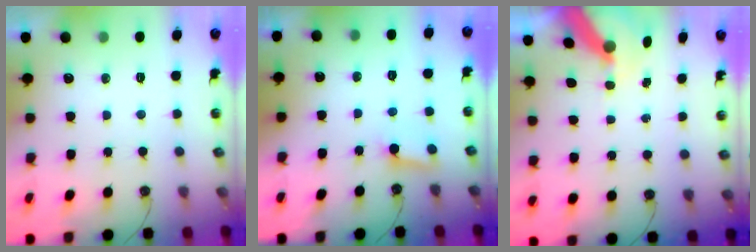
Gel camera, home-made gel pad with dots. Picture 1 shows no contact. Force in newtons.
{"total": 3.3, "press": 3.3, "slide": 0.3}
{"total": 9.4, "press": 9.4, "slide": 1.2}